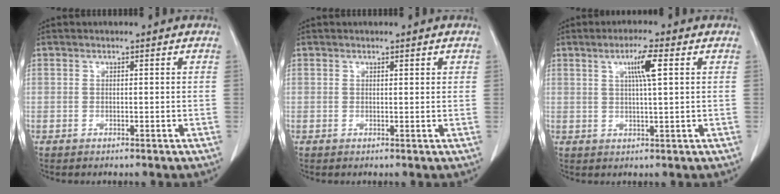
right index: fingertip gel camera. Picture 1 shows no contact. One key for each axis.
{"total": 0.8, "fx": 0.5, "fy": 0.2, "fz": 0.6, "tx": -0.009, "ty": 0.000, "tz": 0.007}
{"total": 5.0, "fx": 1.8, "fy": 0.0, "fz": 4.7, "tx": -0.081, "ty": 0.002, "tz": 0.030}